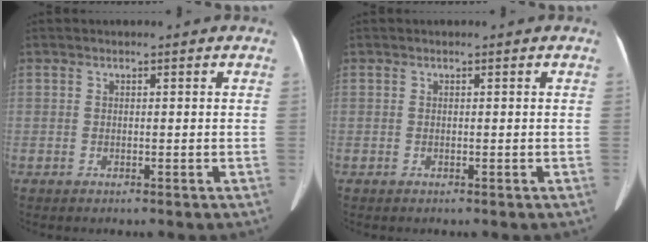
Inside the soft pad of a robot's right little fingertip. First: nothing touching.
{"total": 0.0}